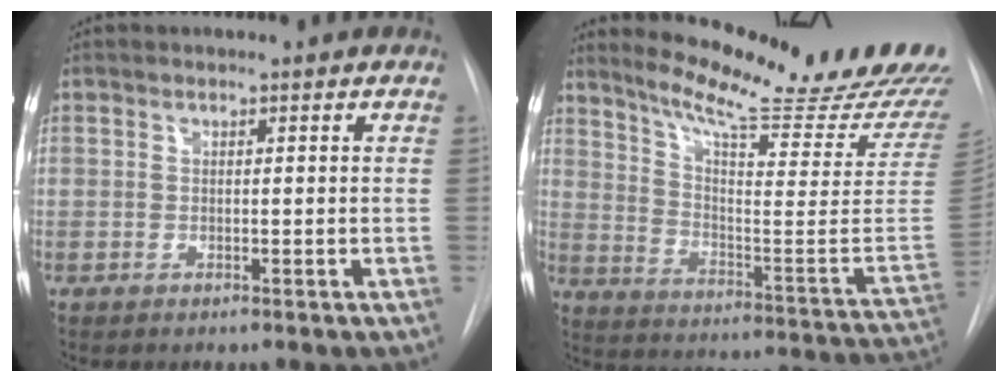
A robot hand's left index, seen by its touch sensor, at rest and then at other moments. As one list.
[{"total": 27.2, "force": [23.7, 1.0, 13.4], "torque": [-0.209, -0.115, 0.311]}]